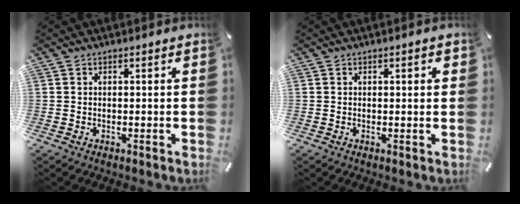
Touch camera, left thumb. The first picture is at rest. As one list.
[{"total": 1.4, "force": [0.4, 0.3, 1.3], "torque": [-0.017, -0.001, 0.005]}]